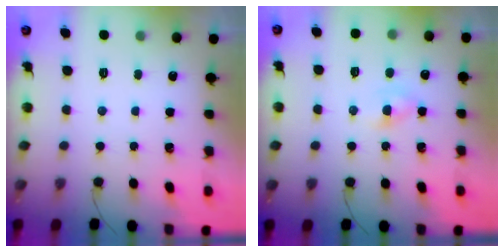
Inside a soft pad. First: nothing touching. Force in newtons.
{"total": 2.5, "press": 2.4, "slide": 0.9}